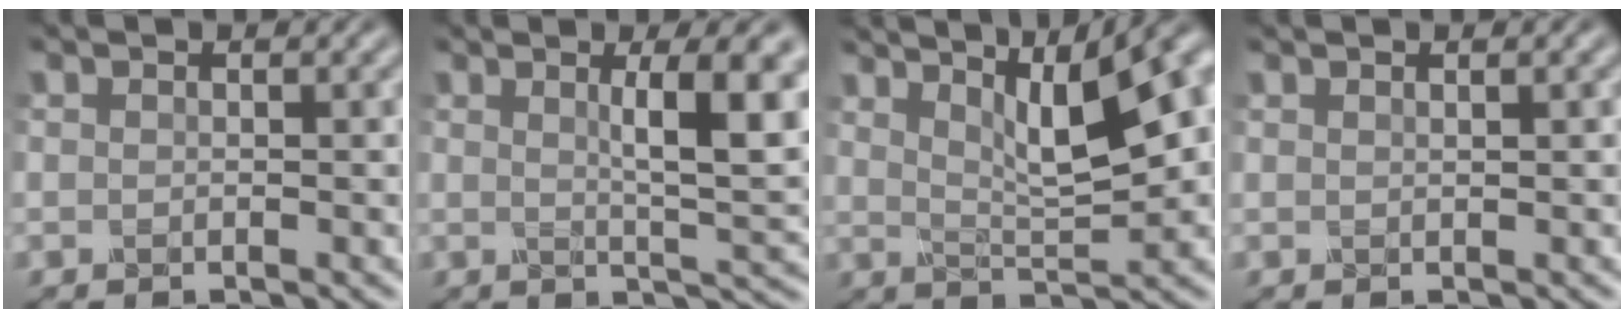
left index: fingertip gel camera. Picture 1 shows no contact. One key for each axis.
{"total": 7.2, "fx": 2.1, "fy": 1.6, "fz": 6.7, "tx": -0.081, "ty": 0.000, "tz": 0.032}
{"total": 10.2, "fx": 4.9, "fy": 3.4, "fz": 8.3, "tx": -0.105, "ty": 0.034, "tz": 0.065}
{"total": 0.8, "fx": 0.6, "fy": 0.2, "fz": 0.6, "tx": -0.007, "ty": 0.003, "tz": 0.007}